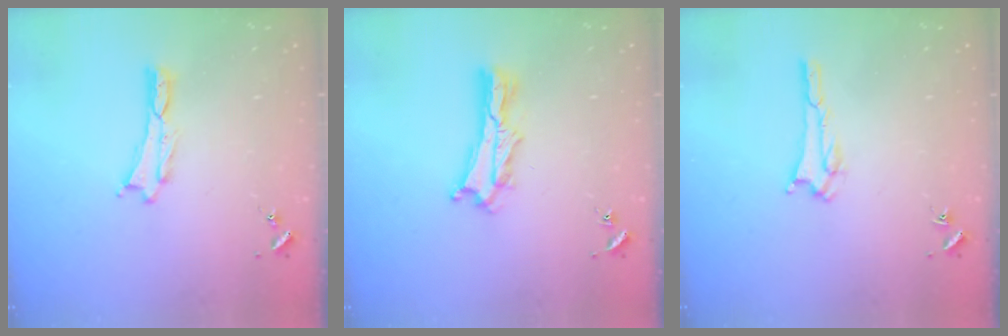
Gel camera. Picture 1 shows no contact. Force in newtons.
{"total": 3.4, "press": 3.4, "slide": 0.3}
{"total": 1.8, "press": 1.8, "slide": 0.2}